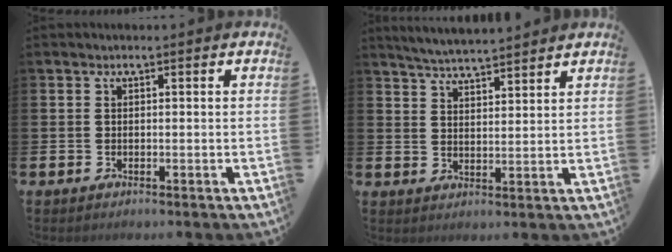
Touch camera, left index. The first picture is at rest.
{"total": 4.8, "force": [4.7, 0.0, 0.4], "torque": [-0.017, -0.027, 0.084]}